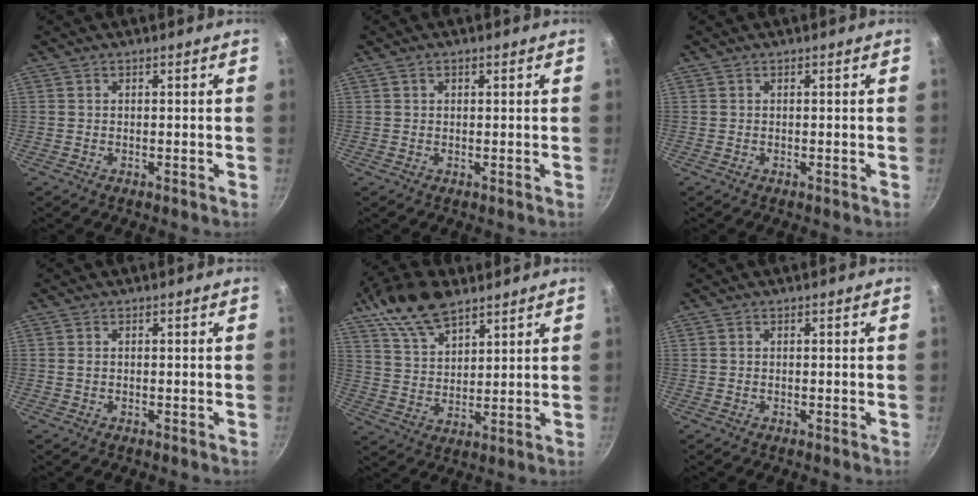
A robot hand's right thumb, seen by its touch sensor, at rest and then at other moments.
{"total": 0.9, "force": [0.5, 0.6, 0.6], "torque": [-0.007, 0.001, 0.009]}
{"total": 0.0}
{"total": 0.6, "force": [0.1, 0.4, 0.4], "torque": [-0.007, -0.001, 0.002]}
{"total": 13.0, "force": [8.6, 6.2, 7.6], "torque": [-0.126, -0.019, 0.164]}
{"total": 0.0}